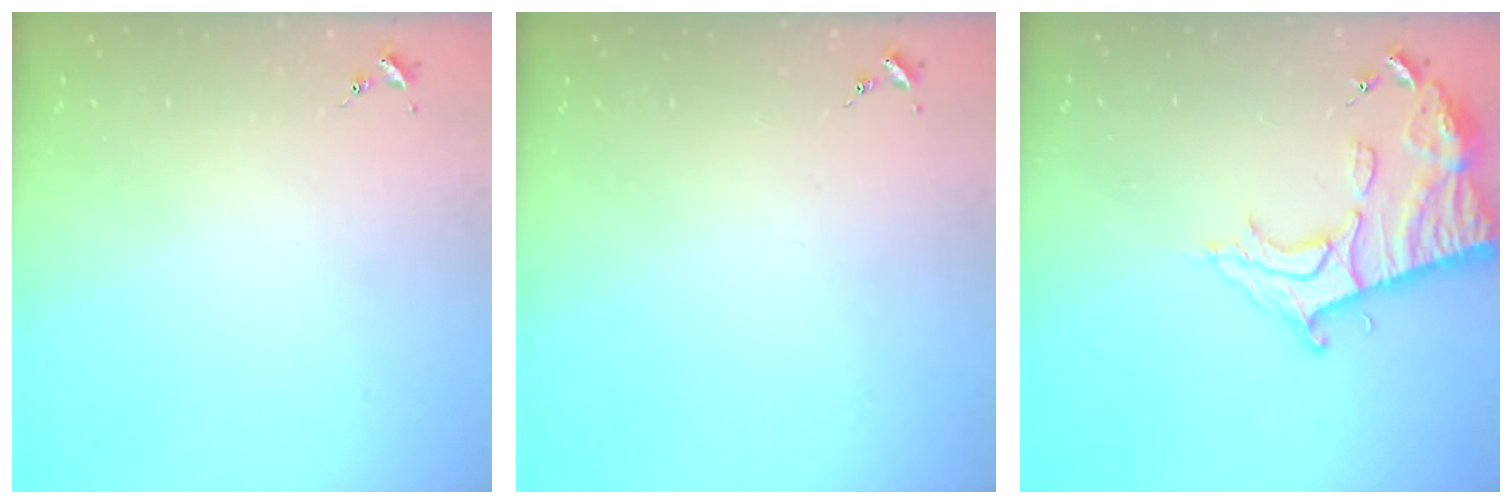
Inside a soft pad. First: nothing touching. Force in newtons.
{"total": 0.0}
{"total": 14.7, "press": 14.6, "slide": 1.3}